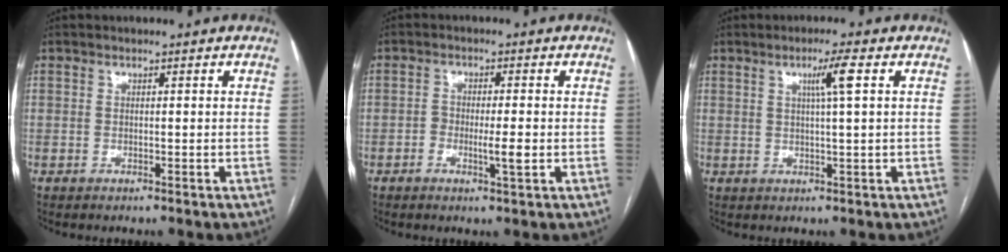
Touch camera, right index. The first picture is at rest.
{"total": 3.4, "force": [-0.9, 0.6, 3.2], "torque": [-0.054, 0.003, -0.012]}
{"total": 4.0, "force": [1.4, -0.6, 3.7], "torque": [-0.067, 0.000, 0.024]}